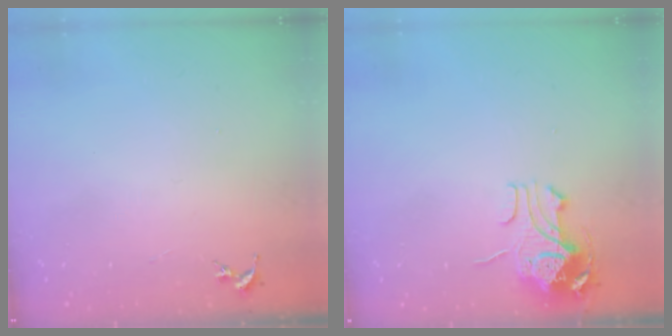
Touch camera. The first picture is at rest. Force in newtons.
{"total": 10.6, "press": 10.6, "slide": 0.9}